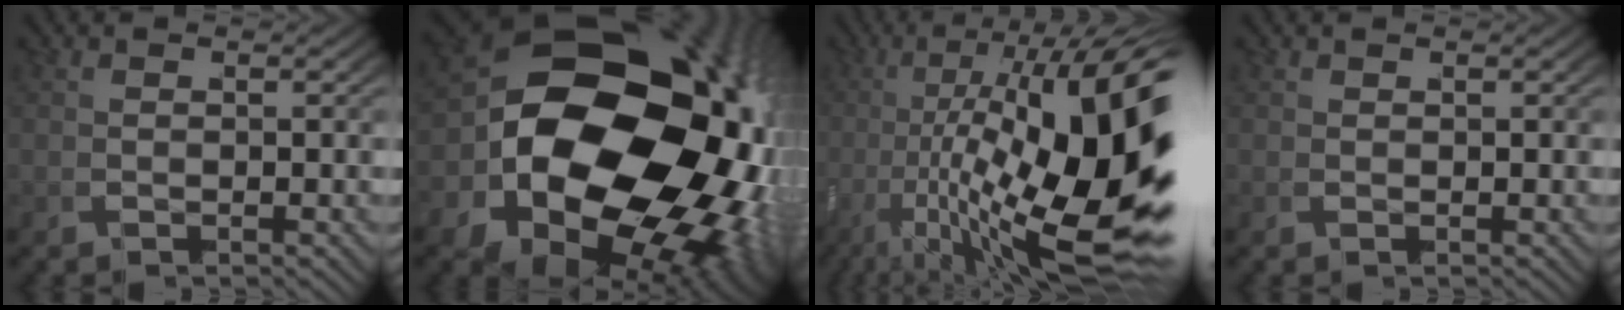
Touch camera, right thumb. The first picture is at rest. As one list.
[{"total": 33.3, "force": [-0.6, 23.2, 24.0], "torque": [-0.380, -0.093, 0.021]}, {"total": 19.2, "force": [0.2, 10.8, 15.8], "torque": [-0.265, -0.066, 0.035]}, {"total": 0.0}]